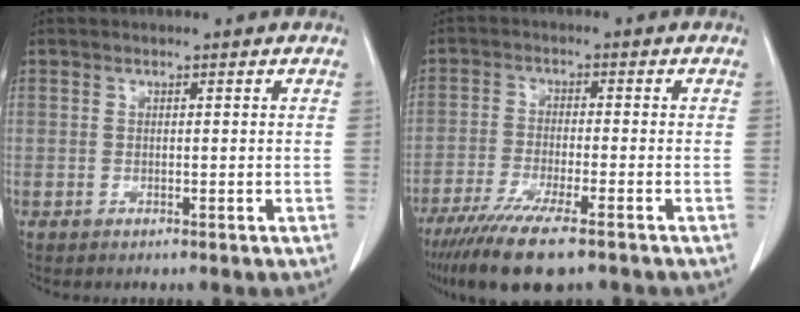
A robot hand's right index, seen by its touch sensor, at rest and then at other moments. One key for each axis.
{"total": 11.4, "fx": -8.4, "fy": 1.4, "fz": 7.6, "tx": -0.126, "ty": -0.027, "tz": -0.135}